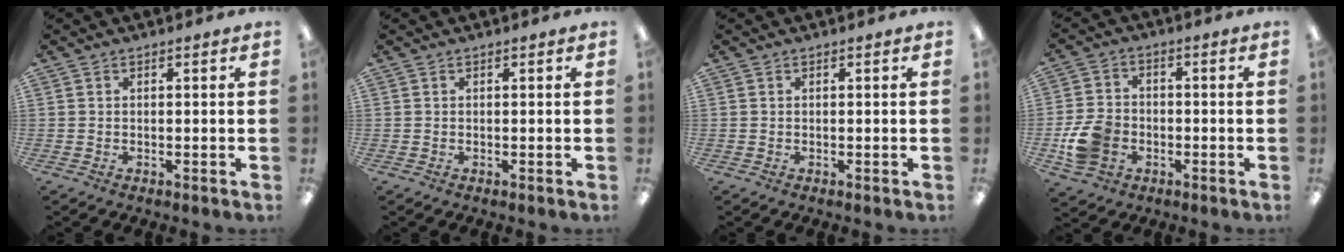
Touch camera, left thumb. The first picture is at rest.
{"total": 0.0}
{"total": 0.0}
{"total": 9.3, "force": [-3.0, 7.3, 5.0], "torque": [-0.104, 0.017, -0.053]}